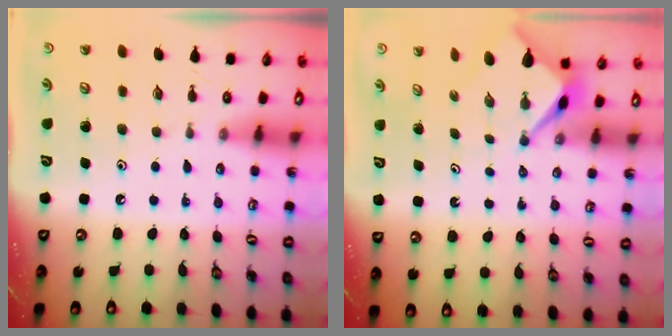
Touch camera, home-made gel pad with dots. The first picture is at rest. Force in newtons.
{"total": 3.1, "press": 3.1, "slide": 0.3}